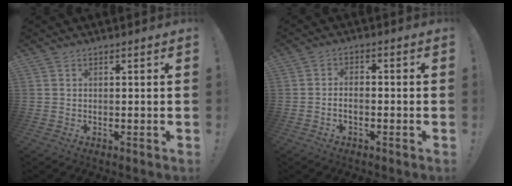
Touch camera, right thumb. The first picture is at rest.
{"total": 2.5, "force": [-1.1, 1.2, 1.8], "torque": [-0.037, 0.001, -0.022]}